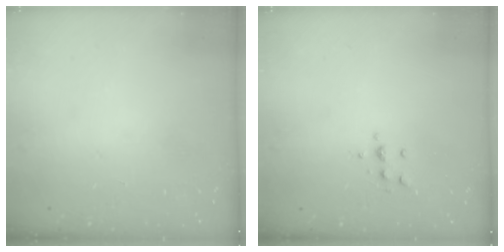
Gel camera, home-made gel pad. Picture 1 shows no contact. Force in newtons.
{"total": 3.9, "press": 3.8, "slide": 0.8}